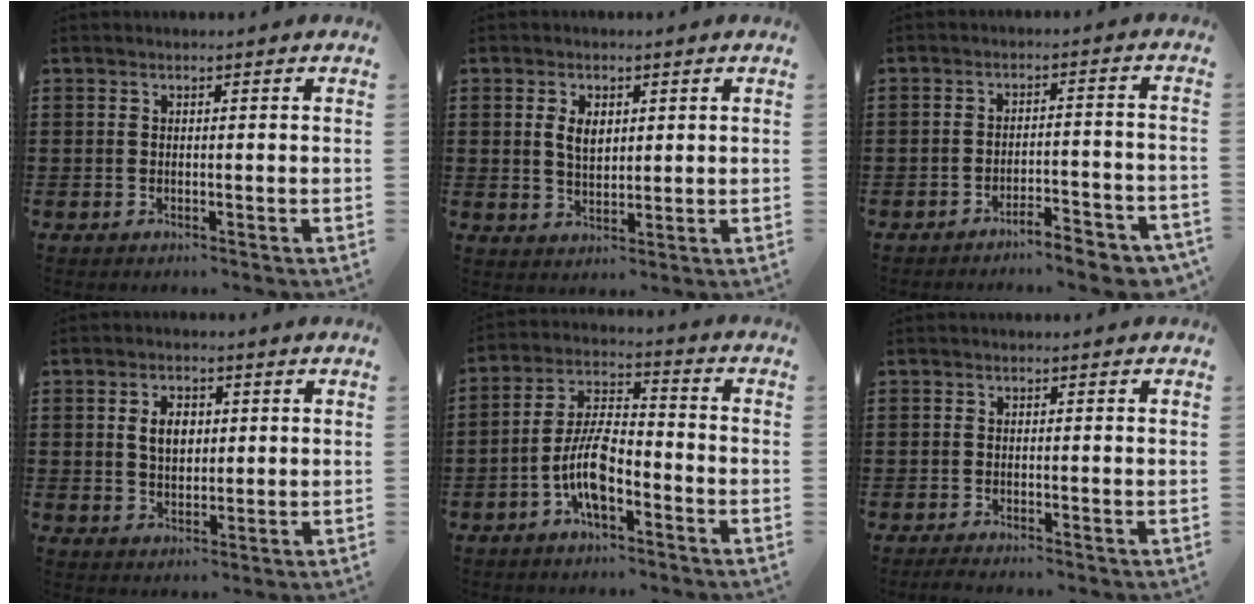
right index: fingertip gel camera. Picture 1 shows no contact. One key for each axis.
{"total": 3.5, "fx": 0.9, "fy": 2.1, "fz": 2.6, "tx": -0.049, "ty": 0.007, "tz": 0.014}
{"total": 4.7, "fx": -4.4, "fy": 0.3, "fz": 1.7, "tx": -0.027, "ty": -0.004, "tz": -0.085}
{"total": 3.9, "fx": 0.7, "fy": 2.6, "fz": 2.8, "tx": -0.055, "ty": 0.009, "tz": 0.008}
{"total": 8.4, "fx": -3.5, "fy": 3.3, "fz": 6.8, "tx": -0.155, "ty": 0.001, "tz": -0.071}
{"total": 0.9, "fx": -0.9, "fy": -0.1, "fz": 0.2, "tx": -0.005, "ty": -0.005, "tz": -0.016}